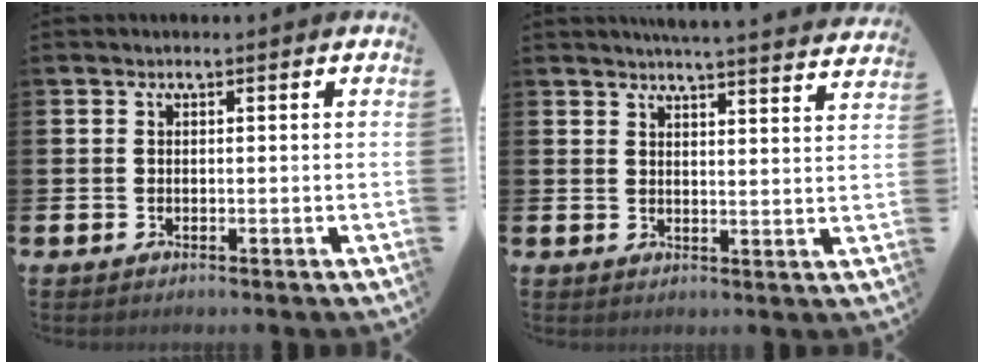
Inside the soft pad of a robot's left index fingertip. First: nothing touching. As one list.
[{"total": 4.9, "force": [4.8, -0.7, 0.7], "torque": [-0.014, -0.033, 0.083]}]